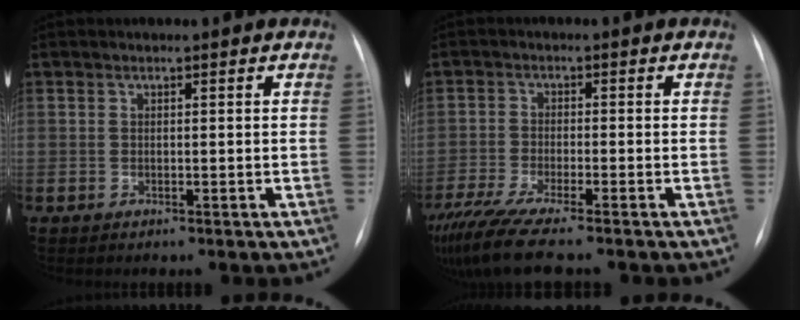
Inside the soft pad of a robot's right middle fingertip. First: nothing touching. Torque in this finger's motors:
{"motor_torque": [1.11, -1.03, 0.22, 0.07]}